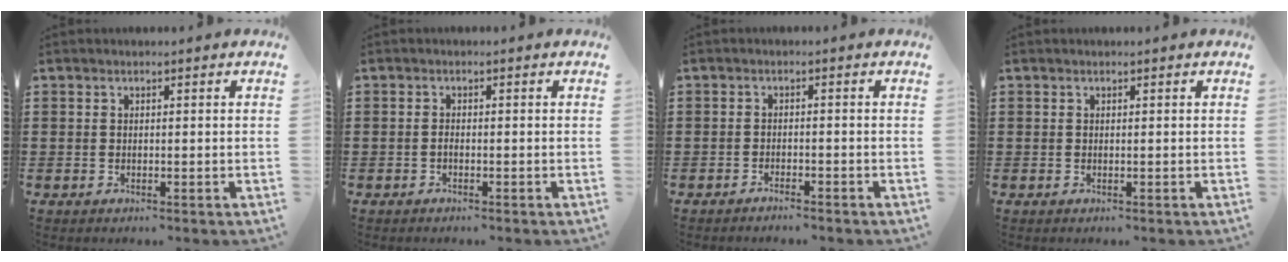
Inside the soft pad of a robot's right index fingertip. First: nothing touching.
{"total": 0.9, "force": [-0.6, 0.2, 0.6], "torque": [-0.015, -0.005, -0.010]}
{"total": 1.4, "force": [-1.4, 0.0, 0.1], "torque": [-0.008, 0.003, -0.029]}
{"total": 0.0}